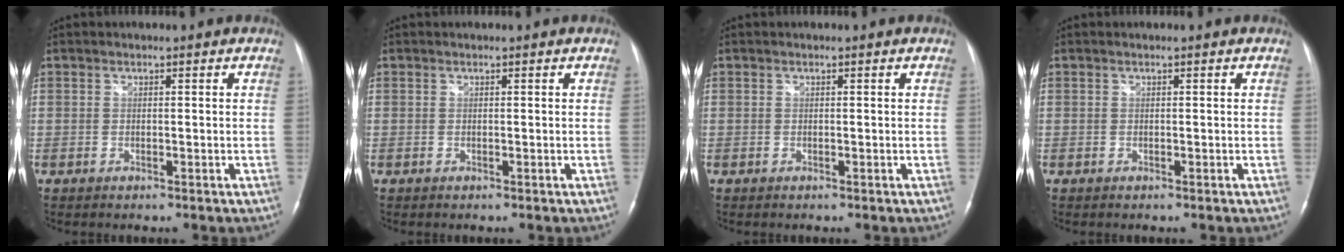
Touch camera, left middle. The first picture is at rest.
{"total": 0.0}
{"total": 0.0}
{"total": 0.0}